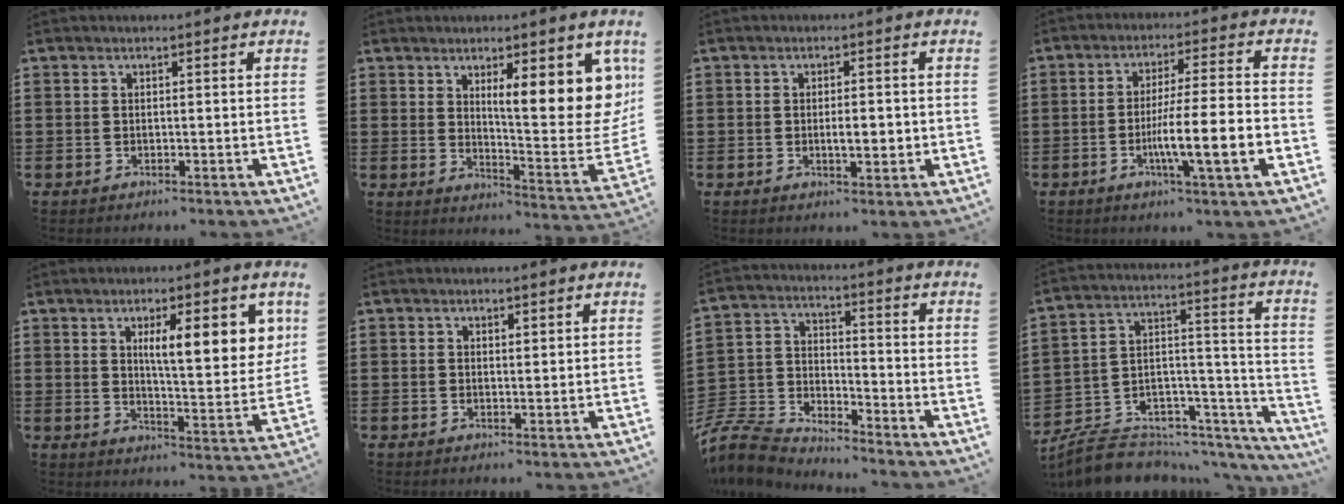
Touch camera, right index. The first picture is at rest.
{"total": 11.2, "force": [5.0, 3.0, 9.5], "torque": [-0.138, -0.026, 0.081]}
{"total": 3.7, "force": [-0.4, 1.1, 3.5], "torque": [-0.053, -0.003, -0.009]}
{"total": 9.2, "force": [-3.3, 0.3, 8.6], "torque": [-0.150, -0.010, -0.061]}
{"total": 9.4, "force": [3.8, 2.5, 8.2], "torque": [-0.132, -0.009, 0.055]}
{"total": 1.0, "force": [0.8, 0.5, 0.3], "torque": [-0.006, 0.003, 0.015]}
{"total": 7.1, "force": [-6.9, 1.3, 1.0], "torque": [-0.051, -0.006, -0.149]}
{"total": 6.8, "force": [-5.7, 3.5, 1.4], "torque": [-0.028, 0.001, -0.101]}